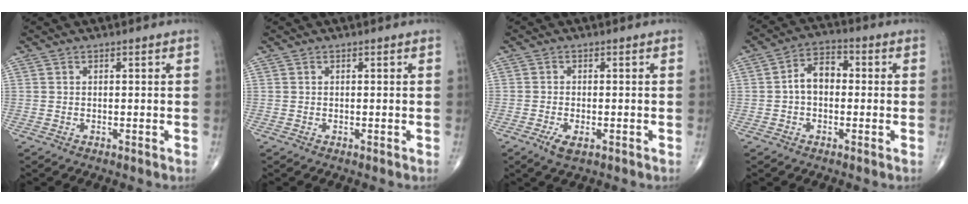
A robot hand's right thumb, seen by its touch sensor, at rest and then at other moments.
{"total": 0.0}
{"total": 3.1, "force": [-1.5, 1.3, 2.4], "torque": [-0.044, -0.002, -0.027]}
{"total": 5.9, "force": [-0.3, 3.9, 4.4], "torque": [-0.062, 0.024, -0.016]}